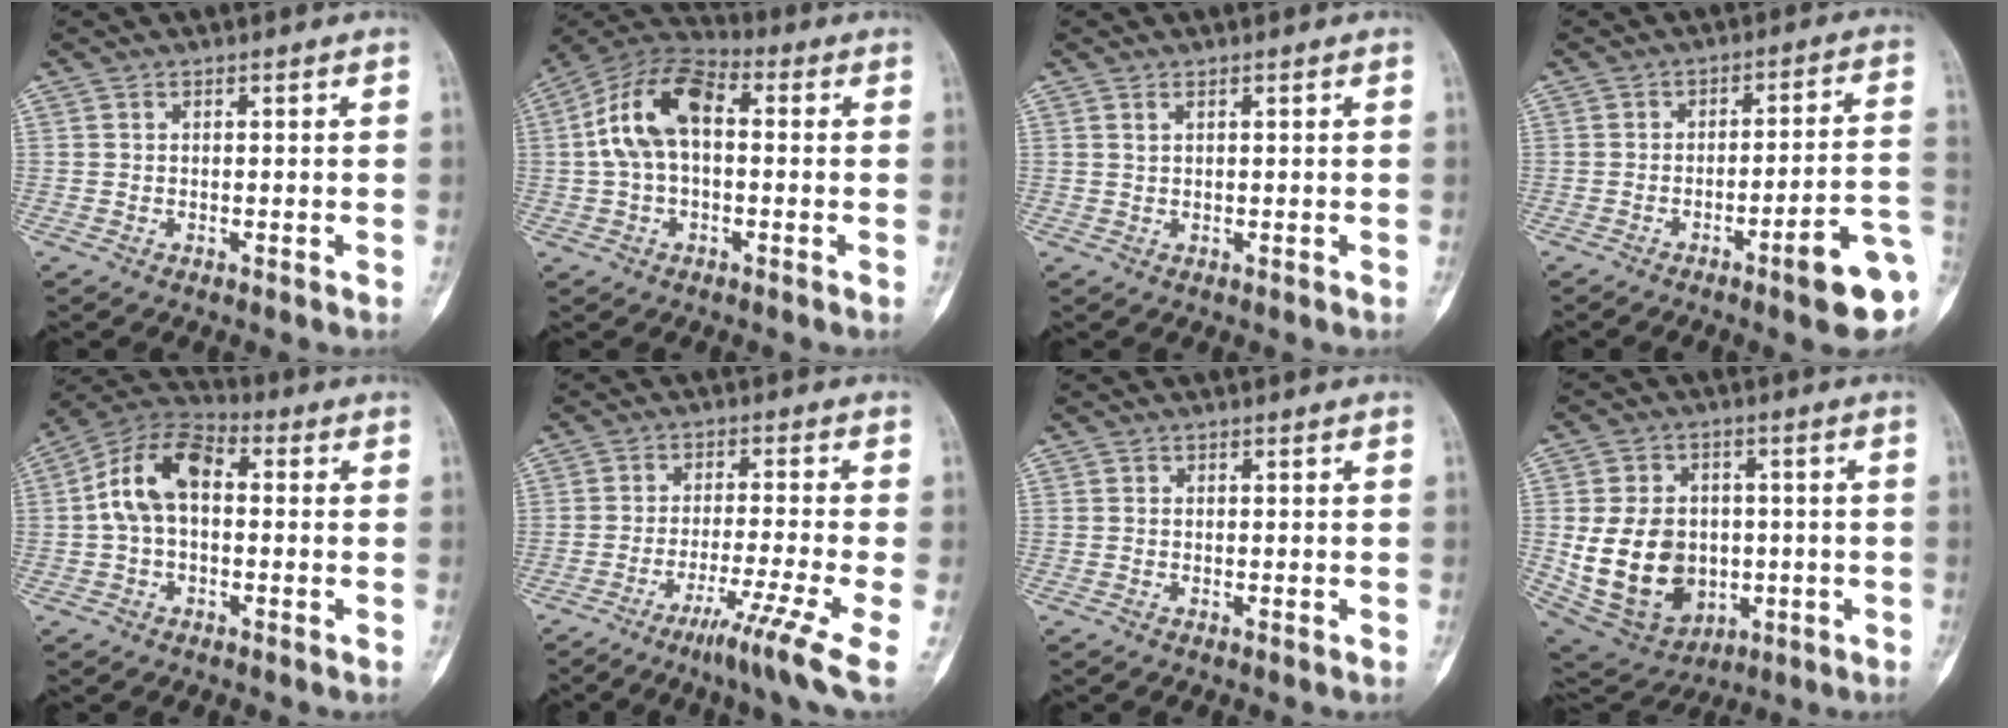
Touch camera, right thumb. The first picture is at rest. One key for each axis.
{"total": 13.0, "fx": 1.3, "fy": 7.4, "fz": 10.7, "tx": -0.202, "ty": 0.040, "tz": 0.011}
{"total": 0.5, "fx": 0.3, "fy": 0.1, "fz": 0.4, "tx": -0.011, "ty": 0.005, "tz": 0.006}
{"total": 11.7, "fx": -5.0, "fy": 1.8, "fz": 10.4, "tx": -0.121, "ty": 0.029, "tz": -0.066}
{"total": 11.6, "fx": 0.8, "fy": 7.0, "fz": 9.2, "tx": -0.166, "ty": 0.036, "tz": 0.002}
{"total": 9.6, "fx": -4.9, "fy": -0.2, "fz": 8.3, "tx": -0.147, "ty": 0.006, "tz": -0.082}
{"total": 0.0}
{"total": 17.3, "fx": -1.7, "fy": 13.4, "fz": 10.9, "tx": -0.168, "ty": 0.006, "tz": 0.001}